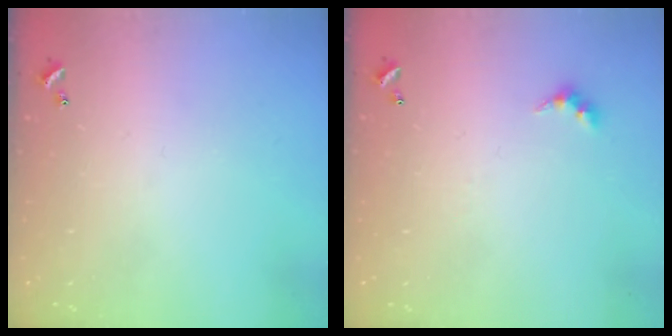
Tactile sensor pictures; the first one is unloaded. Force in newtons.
{"total": 2.4, "press": 2.4, "slide": 0.5}